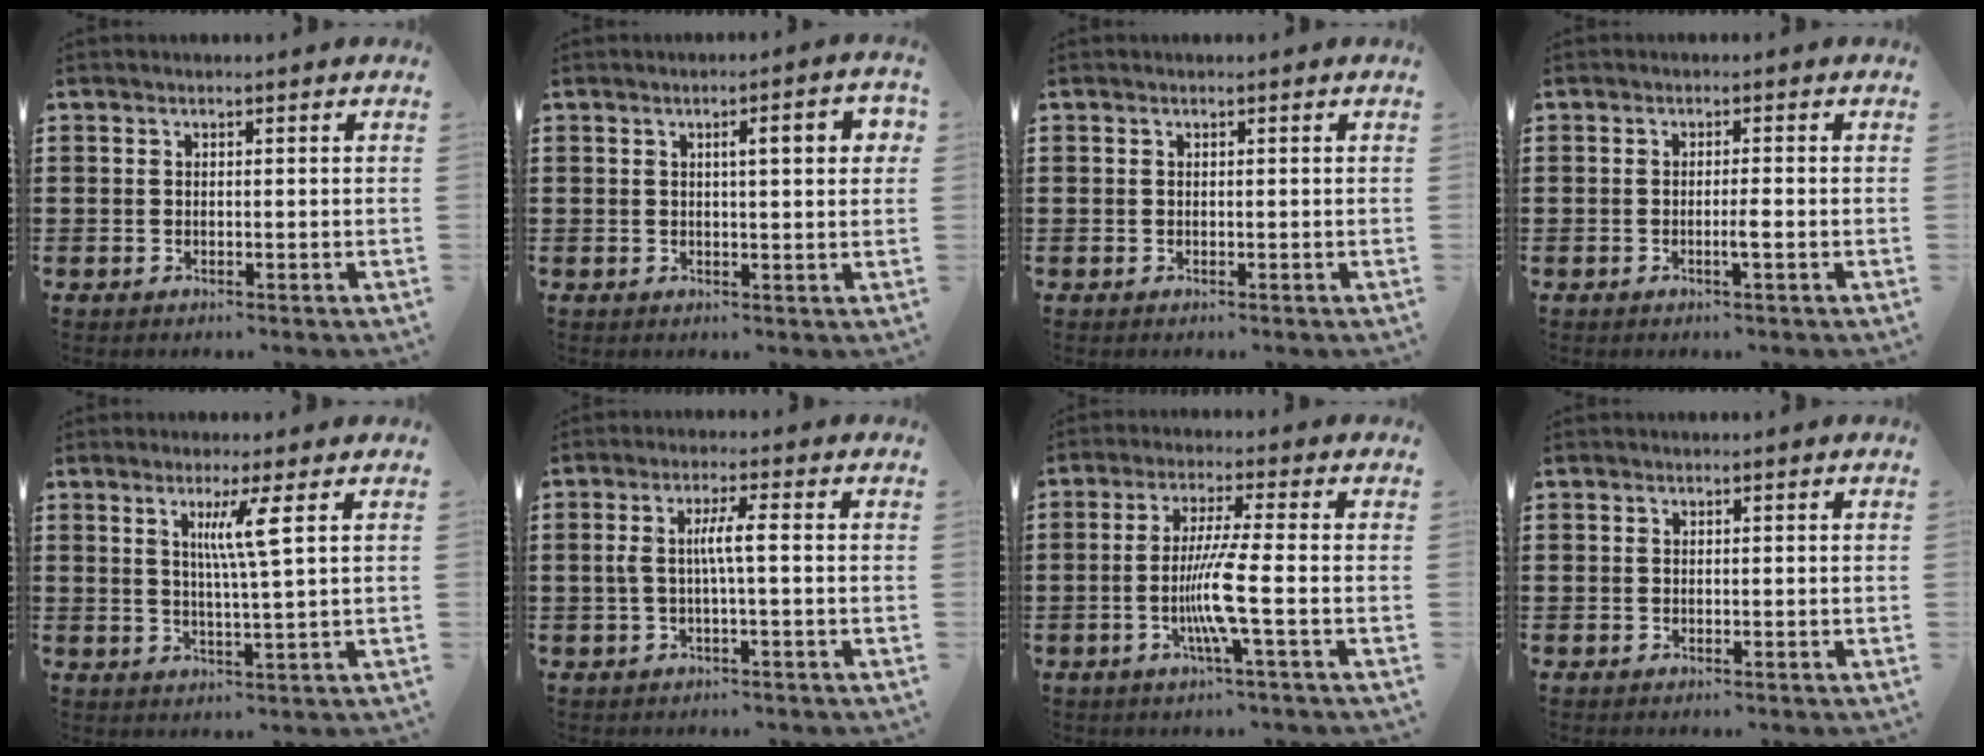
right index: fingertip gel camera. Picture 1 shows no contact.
{"total": 4.5, "force": [1.1, 0.8, 4.2], "torque": [-0.066, 0.003, 0.011]}
{"total": 0.0}
{"total": 1.9, "force": [-0.7, 0.0, 1.8], "torque": [-0.030, 0.000, -0.013]}
{"total": 5.0, "force": [1.8, -0.6, 4.6], "torque": [-0.094, -0.005, 0.026]}
{"total": 4.2, "force": [-0.1, 0.3, 4.2], "torque": [-0.087, -0.001, -0.010]}
{"total": 7.5, "force": [-1.8, -0.4, 7.2], "torque": [-0.145, -0.020, -0.041]}
{"total": 0.0}